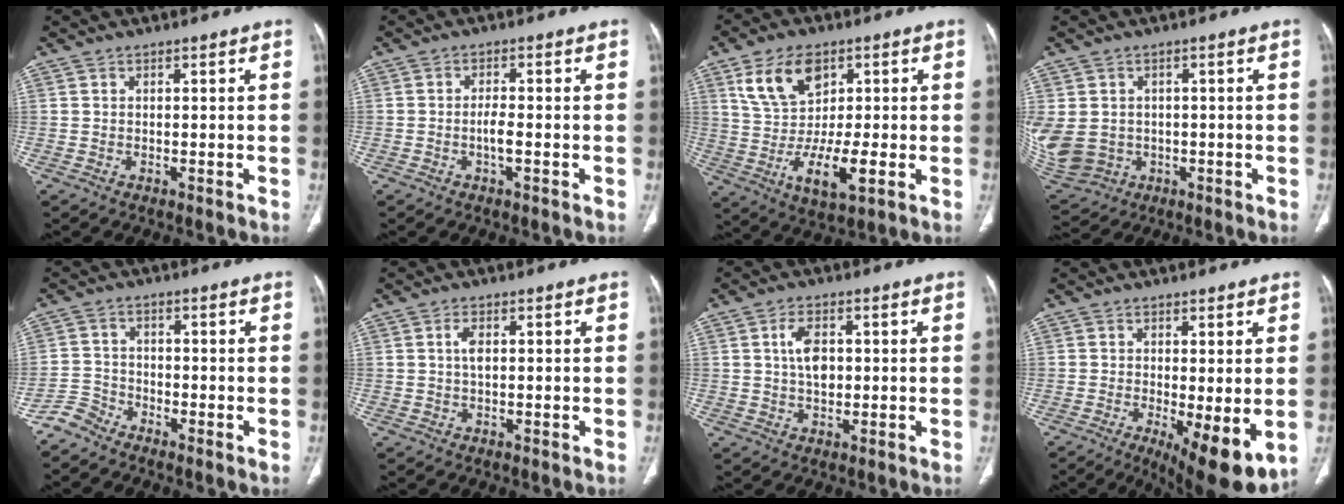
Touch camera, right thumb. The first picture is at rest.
{"total": 2.5, "force": [-0.8, 0.6, 2.3], "torque": [-0.048, 0.000, -0.016]}
{"total": 14.1, "force": [2.2, 7.8, 11.5], "torque": [-0.194, -0.014, 0.046]}
{"total": 16.5, "force": [-1.7, 14.3, 8.0], "torque": [-0.225, 0.013, -0.004]}
{"total": 3.4, "force": [-3.3, 1.0, -0.3], "torque": [0.010, 0.005, -0.075]}
{"total": 2.3, "force": [0.4, 1.2, 1.9], "torque": [-0.034, 0.004, 0.006]}
{"total": 5.2, "force": [0.8, 3.2, 4.0], "torque": [-0.066, 0.002, 0.012]}
{"total": 10.6, "force": [-2.5, 3.3, 9.8], "torque": [-0.147, -0.028, -0.029]}